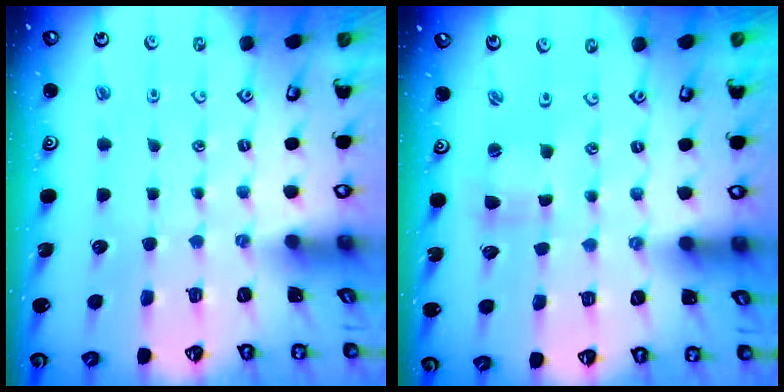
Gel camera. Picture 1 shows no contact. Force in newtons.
{"total": 1.0, "press": 1.0, "slide": 0.2}